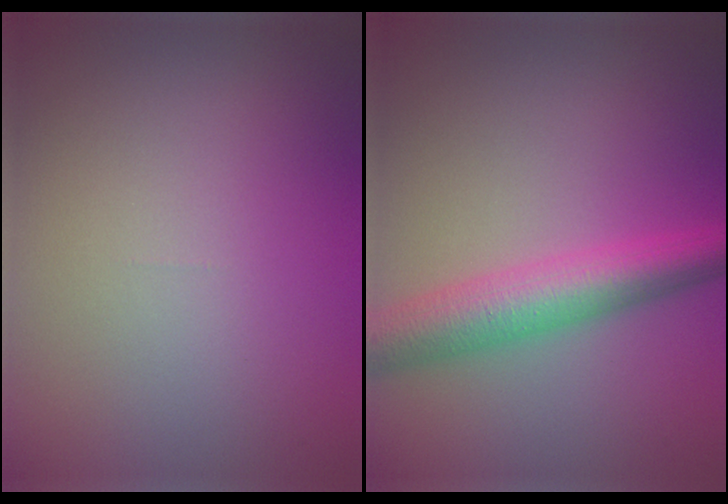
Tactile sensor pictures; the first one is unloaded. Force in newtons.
{"total": 5.7, "press": 5.7, "slide": 0.1}